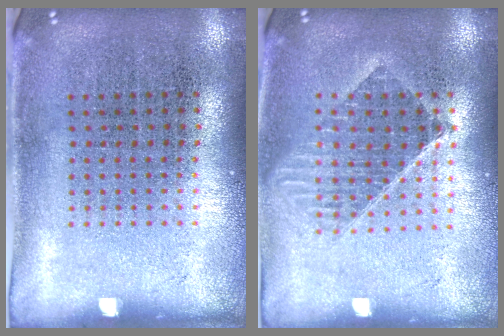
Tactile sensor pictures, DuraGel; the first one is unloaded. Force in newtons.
{"total": 1.4, "press": 1.2, "slide": 0.7}